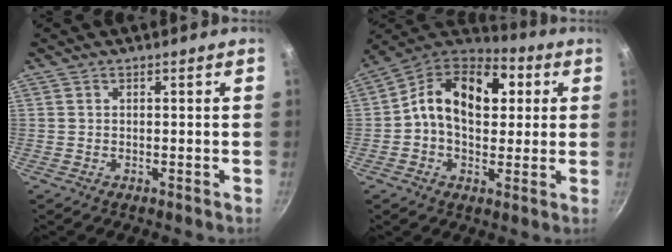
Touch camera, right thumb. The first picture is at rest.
{"total": 17.2, "force": [3.2, 11.9, 12.0], "torque": [-0.161, 0.018, 0.029]}